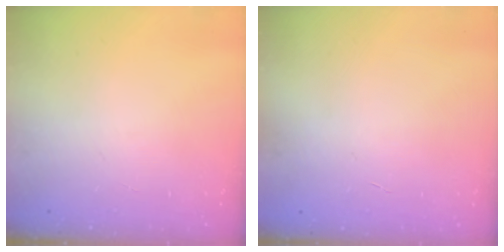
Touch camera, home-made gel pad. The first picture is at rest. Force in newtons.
{"total": 0.0}